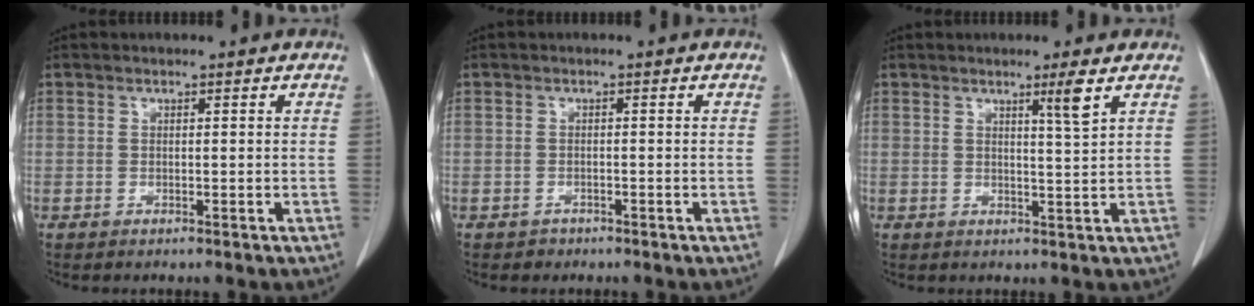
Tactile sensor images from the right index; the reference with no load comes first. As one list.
[{"total": 1.0, "force": [-0.7, 0.8, 0.0], "torque": [-0.003, 0.002, -0.008]}, {"total": 3.3, "force": [1.9, -0.9, 2.5], "torque": [-0.044, -0.011, 0.034]}]